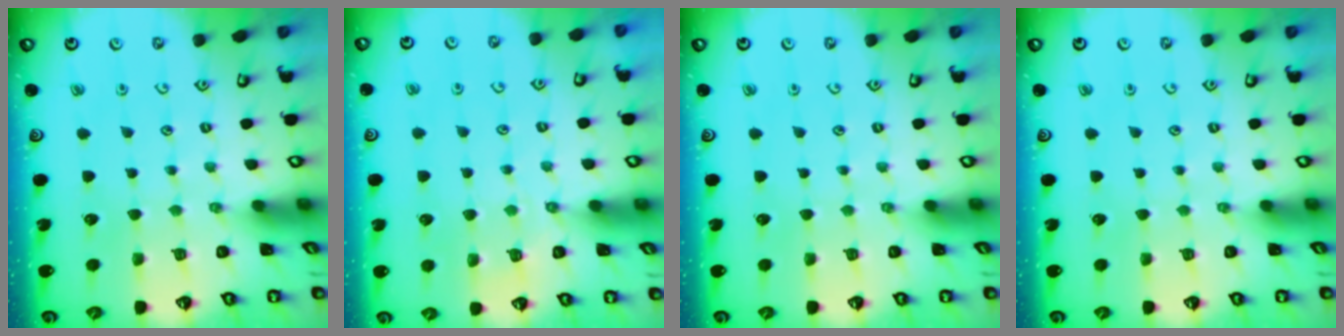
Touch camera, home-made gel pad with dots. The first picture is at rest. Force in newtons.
{"total": 3.8, "press": 3.6, "slide": 0.9}
{"total": 0.0}
{"total": 0.0}